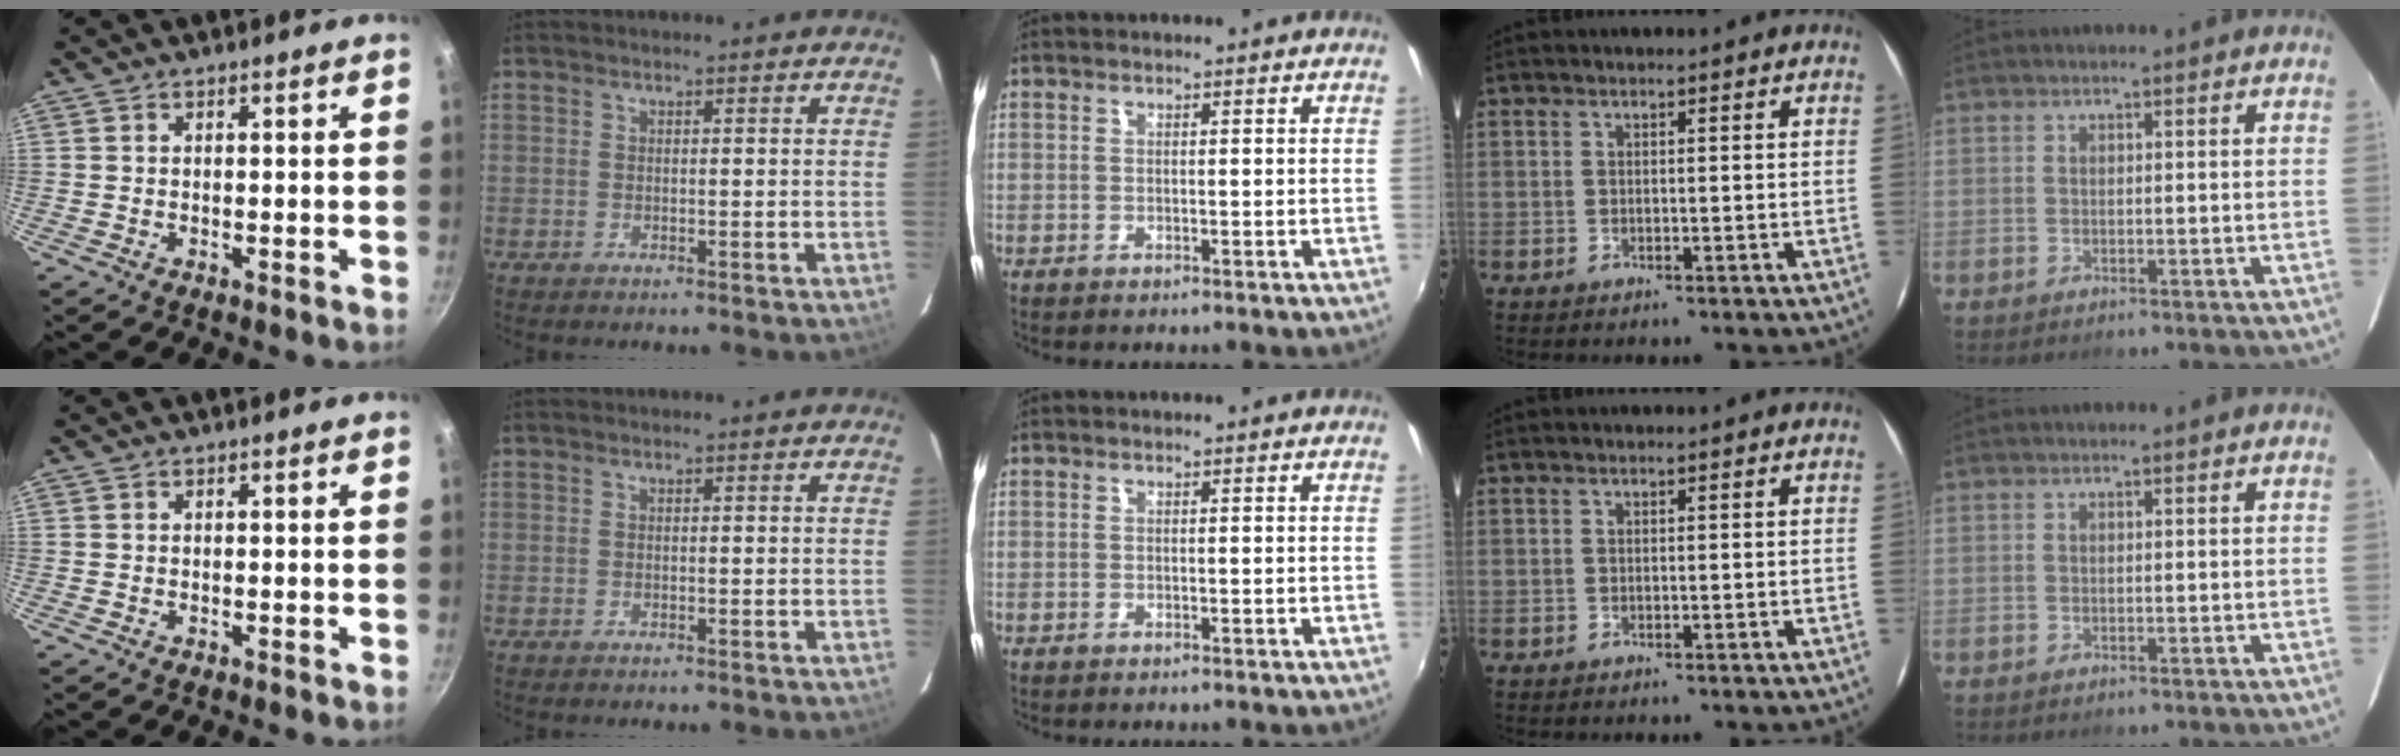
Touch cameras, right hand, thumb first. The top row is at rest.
{}